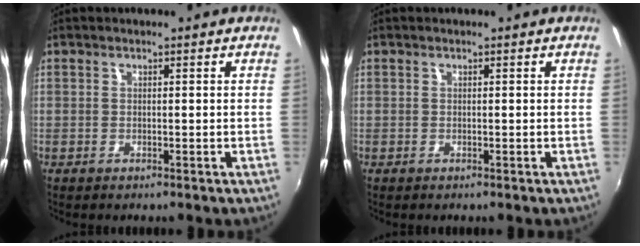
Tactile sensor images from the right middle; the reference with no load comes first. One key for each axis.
{"total": 0.0}